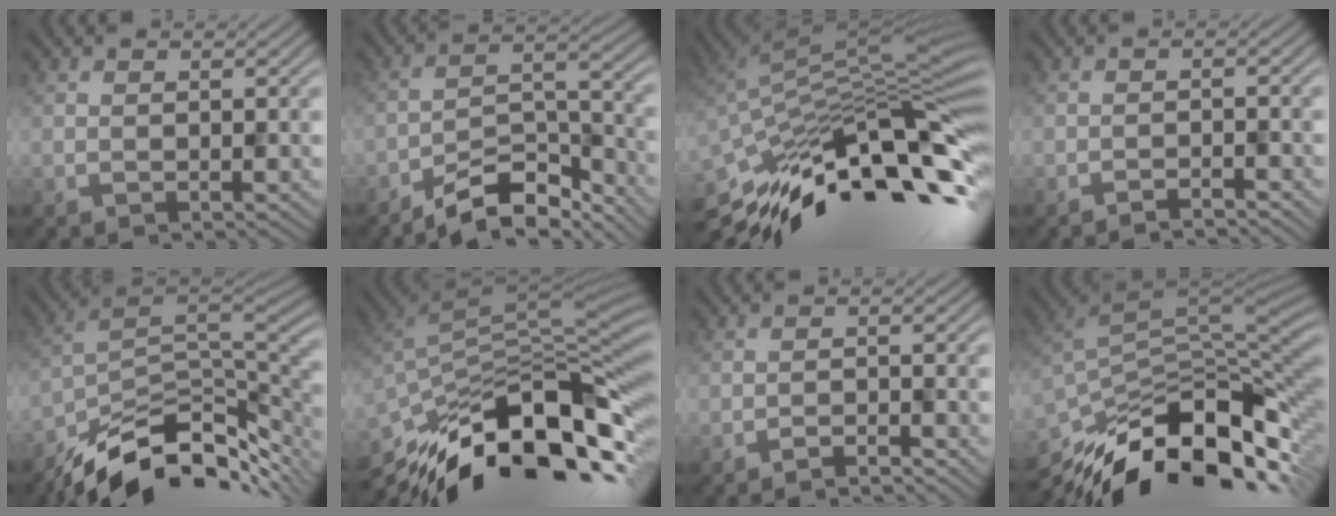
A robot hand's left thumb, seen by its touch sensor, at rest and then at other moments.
{"total": 9.3, "force": [-7.6, 2.6, 4.7], "torque": [-0.075, 0.005, -0.143]}
{"total": 15.9, "force": [-8.6, 4.7, 12.6], "torque": [-0.236, 0.002, -0.158]}
{"total": 1.7, "force": [-1.6, 0.1, 0.7], "torque": [-0.008, 0.005, -0.032]}
{"total": 12.6, "force": [-8.9, 4.8, 7.5], "torque": [-0.136, -0.003, -0.147]}
{"total": 15.1, "force": [-9.2, 5.3, 10.7], "torque": [-0.223, -0.003, -0.162]}
{"total": 2.2, "force": [-2.0, 0.1, 0.8], "torque": [-0.011, 0.005, -0.039]}
{"total": 16.3, "force": [-9.6, 6.8, 11.2], "torque": [-0.224, -0.025, -0.162]}